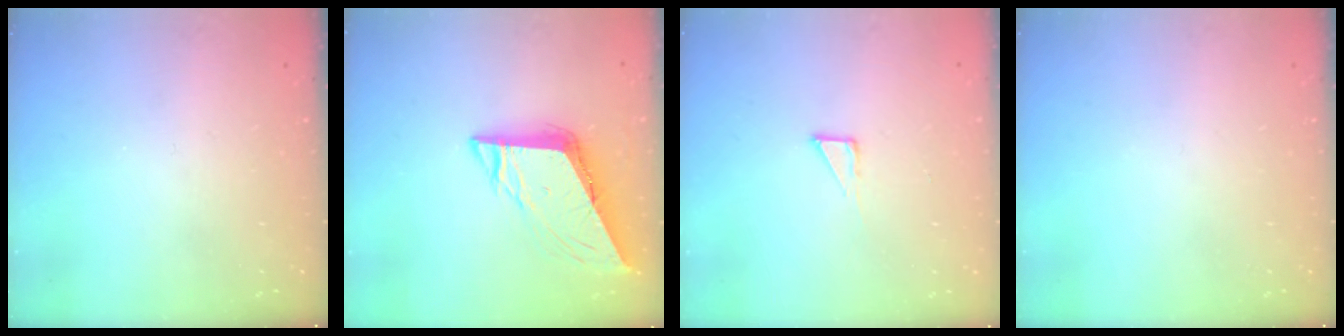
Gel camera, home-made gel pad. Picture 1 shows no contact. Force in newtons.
{"total": 9.3, "press": 9.3, "slide": 1.0}
{"total": 3.3, "press": 3.3, "slide": 0.3}
{"total": 0.0}